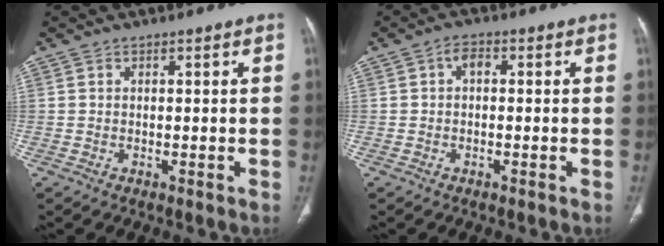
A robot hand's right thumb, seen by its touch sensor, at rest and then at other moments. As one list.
[{"total": 2.2, "force": [0.1, 1.3, 1.7], "torque": [-0.023, 0.007, -0.007]}]